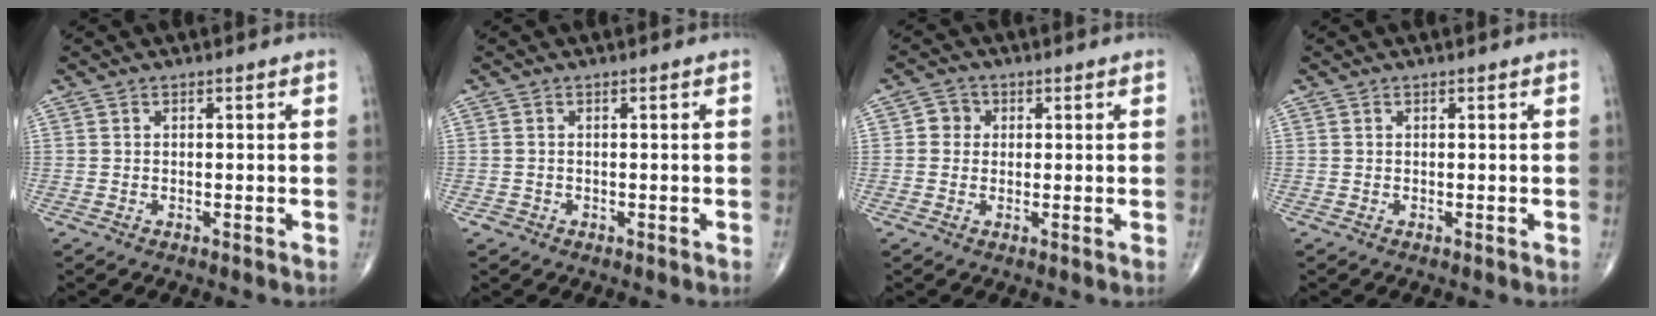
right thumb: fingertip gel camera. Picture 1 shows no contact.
{"total": 0.9, "force": [-0.3, 0.8, 0.1], "torque": [0.000, 0.003, -0.007]}
{"total": 3.1, "force": [0.4, 2.9, 1.0], "torque": [0.005, 0.006, 0.000]}
{"total": 0.0}